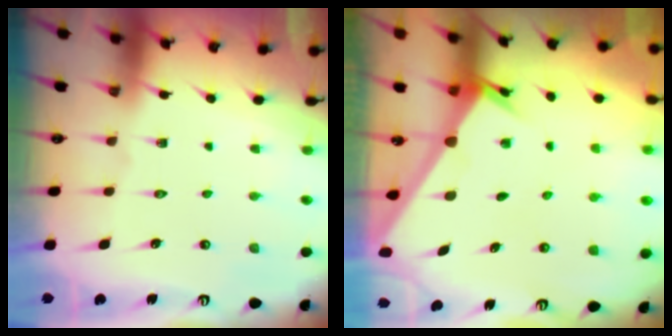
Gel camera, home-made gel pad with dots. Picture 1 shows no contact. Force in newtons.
{"total": 2.3, "press": 2.3, "slide": 0.2}